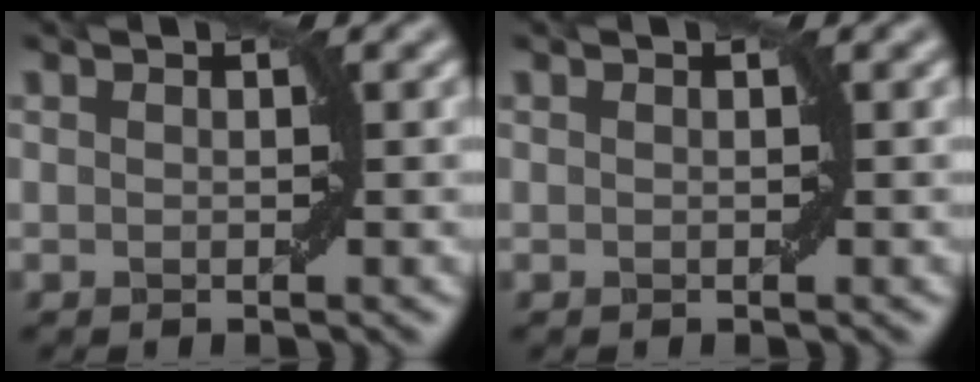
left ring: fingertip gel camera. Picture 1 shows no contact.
{"total": 0.0}